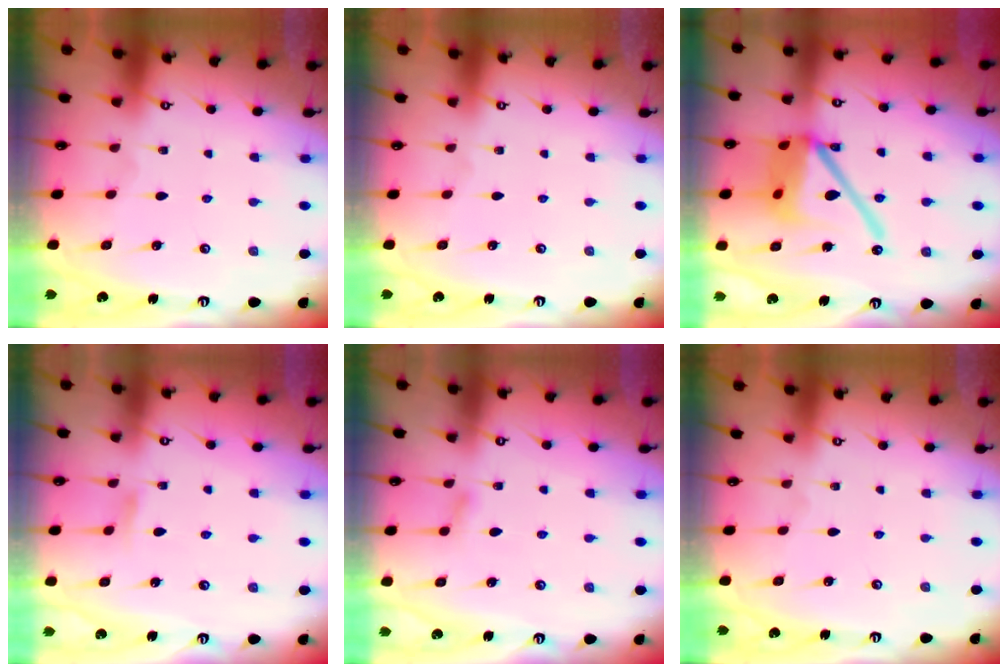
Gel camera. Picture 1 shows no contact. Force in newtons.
{"total": 0.0}
{"total": 16.7, "press": 16.6, "slide": 2.0}
{"total": 4.3, "press": 4.2, "slide": 0.4}
{"total": 4.3, "press": 4.2, "slide": 0.6}
{"total": 0.0}